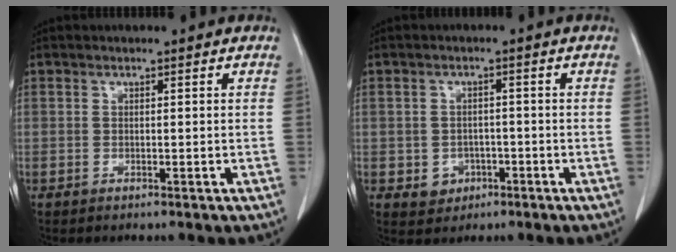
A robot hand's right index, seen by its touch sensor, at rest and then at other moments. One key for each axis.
{"total": 3.5, "fx": -1.2, "fy": 3.1, "fz": 1.0, "tx": -0.007, "ty": 0.007, "tz": -0.010}